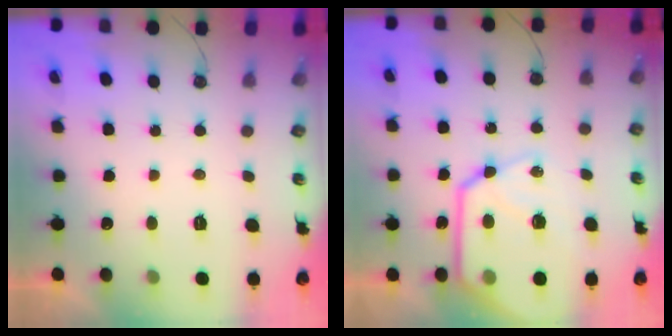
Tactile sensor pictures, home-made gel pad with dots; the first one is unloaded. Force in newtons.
{"total": 20.1, "press": 20.0, "slide": 2.4}